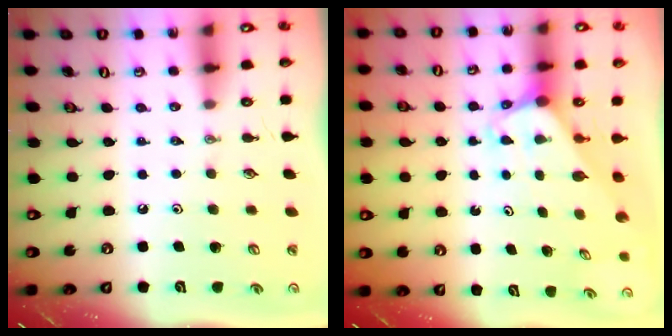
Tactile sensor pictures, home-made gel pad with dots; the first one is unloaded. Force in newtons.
{"total": 2.0, "press": 2.0, "slide": 0.1}